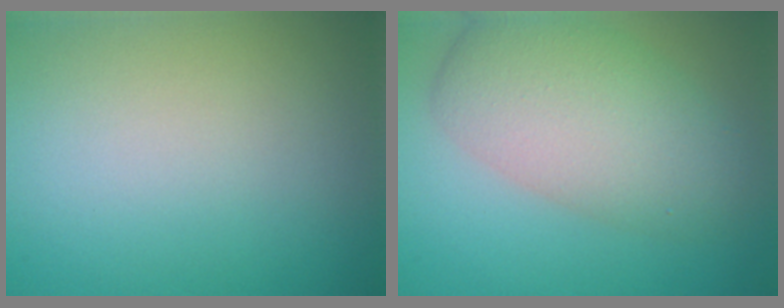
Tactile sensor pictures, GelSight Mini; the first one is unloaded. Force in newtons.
{"total": 7.5, "press": 7.5, "slide": 0.4}